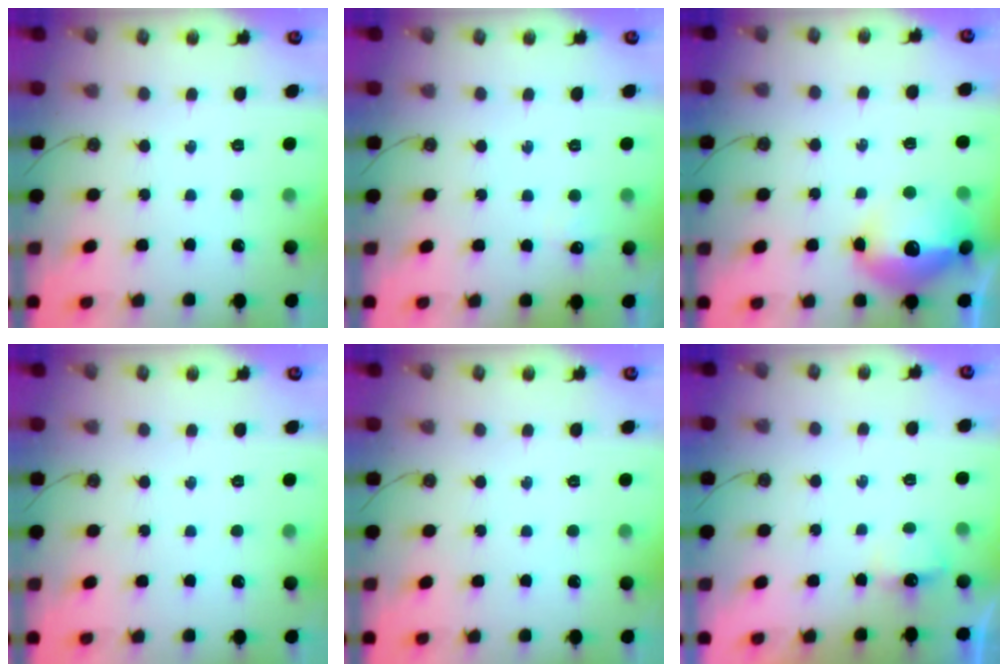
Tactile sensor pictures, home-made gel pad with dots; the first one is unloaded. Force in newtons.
{"total": 4.7, "press": 4.6, "slide": 0.6}
{"total": 15.8, "press": 15.7, "slide": 1.4}
{"total": 0.0}
{"total": 0.0}
{"total": 3.3, "press": 3.3, "slide": 0.4}